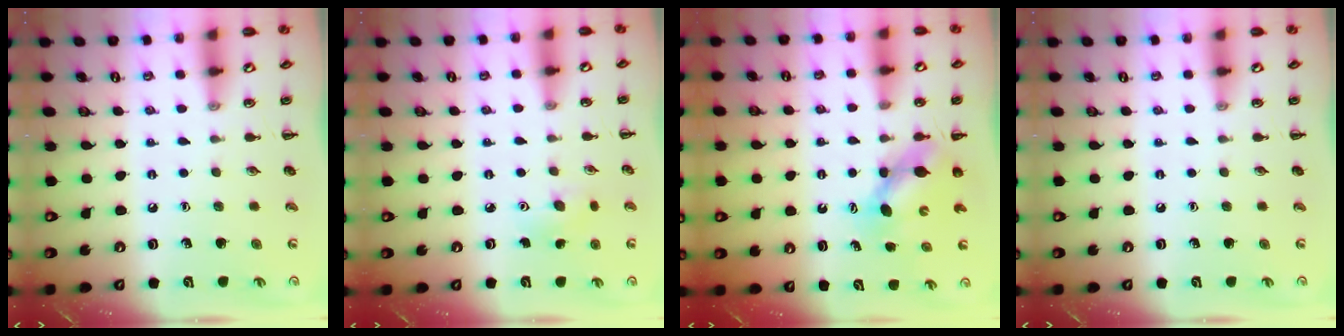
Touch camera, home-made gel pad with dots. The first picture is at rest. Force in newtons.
{"total": 4.7, "press": 4.5, "slide": 1.1}
{"total": 6.1, "press": 6.0, "slide": 0.9}
{"total": 0.0}